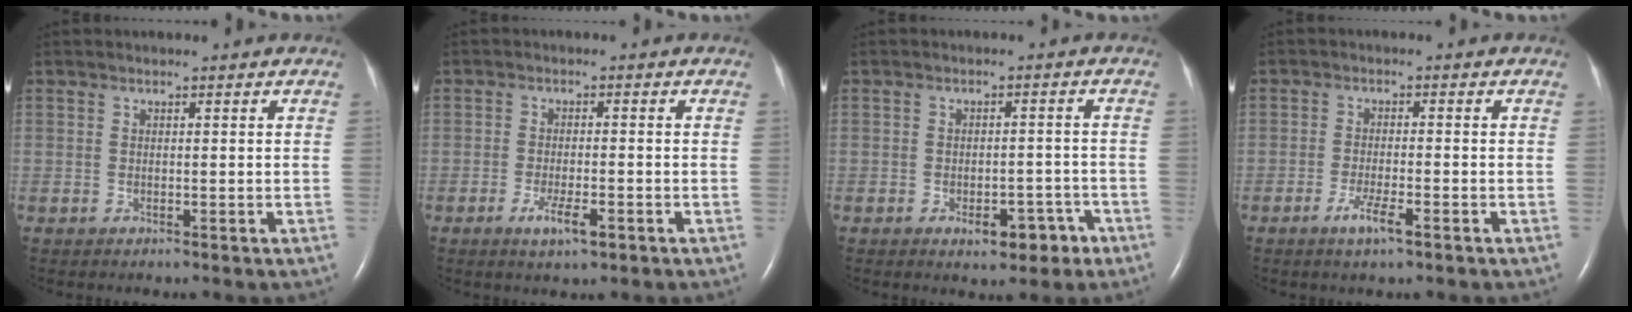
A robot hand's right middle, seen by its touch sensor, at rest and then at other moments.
{"total": 3.8, "force": [-2.0, 0.8, 3.1], "torque": [-0.060, -0.003, -0.034]}
{"total": 5.0, "force": [-2.9, 2.5, 3.3], "torque": [-0.030, 0.012, -0.032]}
{"total": 3.5, "force": [-2.1, 0.3, 2.9], "torque": [-0.058, -0.005, -0.039]}